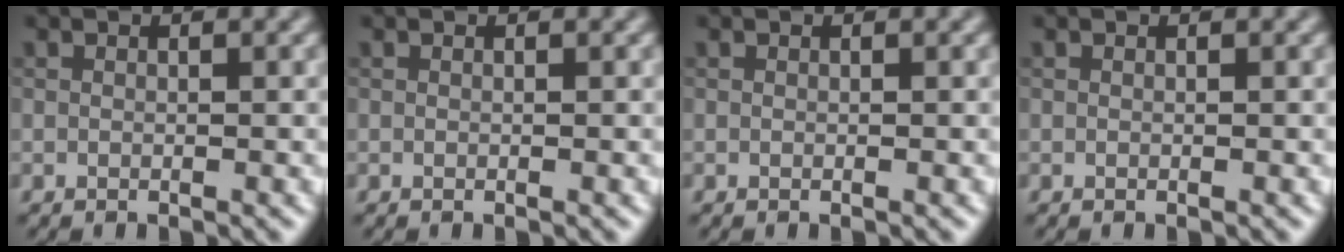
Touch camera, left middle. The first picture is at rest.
{"total": 0.0}
{"total": 0.0}
{"total": 0.0}